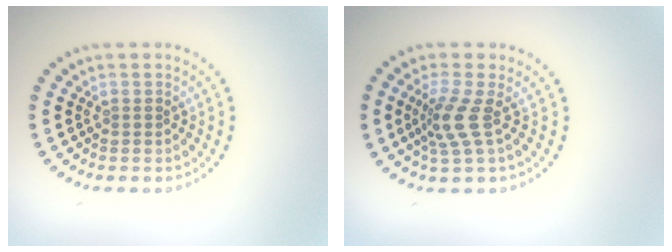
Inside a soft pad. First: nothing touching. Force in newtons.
{"total": 2.9, "press": 2.1, "slide": 2.0}